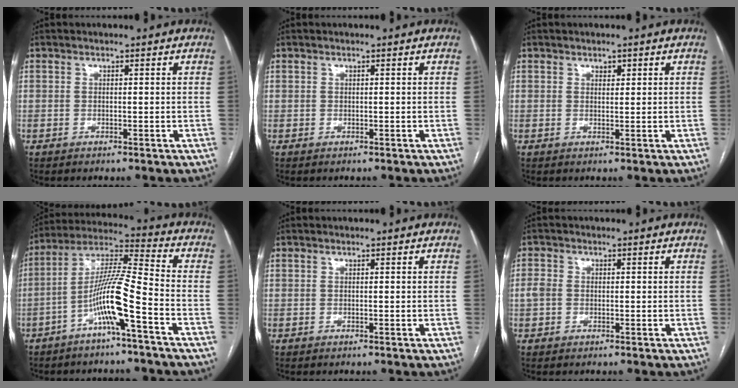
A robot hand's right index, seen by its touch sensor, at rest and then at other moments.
{"total": 0.0}
{"total": 1.0, "force": [0.6, 0.5, 0.6], "torque": [-0.007, 0.000, 0.008]}
{"total": 11.2, "force": [-5.2, -0.3, 9.9], "torque": [-0.197, 0.013, -0.099]}
{"total": 0.0}
{"total": 2.0, "force": [-0.3, 1.7, 1.0], "torque": [-0.030, 0.009, -0.006]}